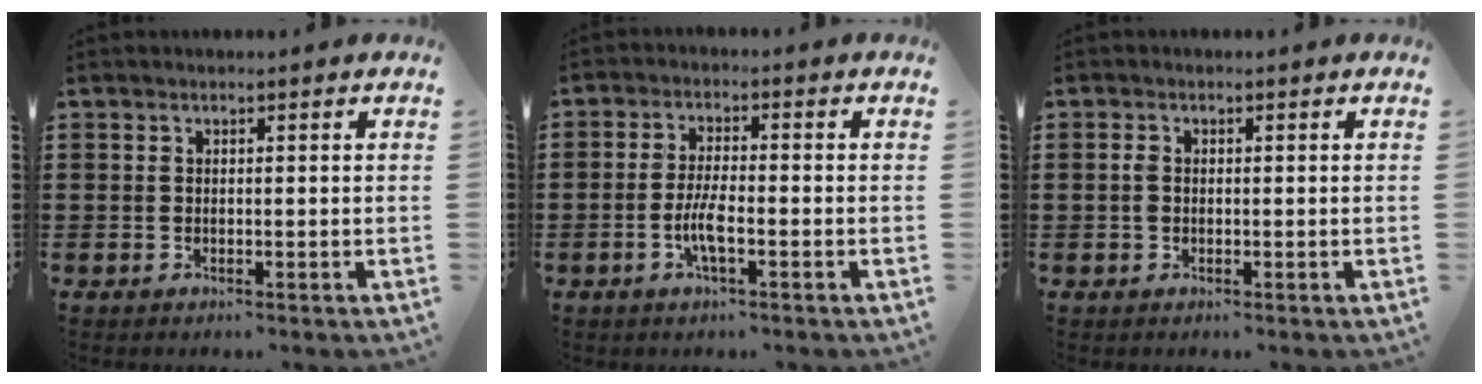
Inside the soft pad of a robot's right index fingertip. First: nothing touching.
{"total": 4.4, "force": [-1.6, 0.8, 4.0], "torque": [-0.088, -0.005, -0.035]}
{"total": 1.4, "force": [-0.1, 0.9, 1.0], "torque": [-0.030, 0.002, -0.005]}